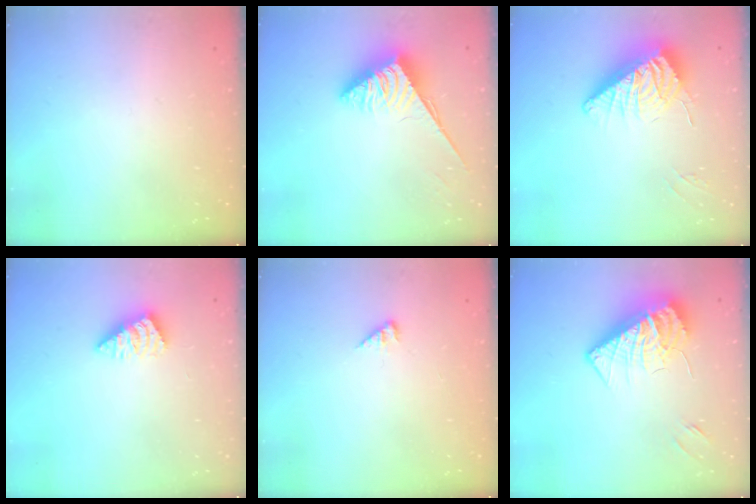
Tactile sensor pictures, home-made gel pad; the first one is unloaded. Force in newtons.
{"total": 3.8, "press": 3.8, "slide": 0.6}
{"total": 11.9, "press": 11.7, "slide": 2.2}
{"total": 2.8, "press": 2.7, "slide": 0.5}
{"total": 2.7, "press": 2.7, "slide": 0.4}
{"total": 12.9, "press": 12.8, "slide": 1.2}